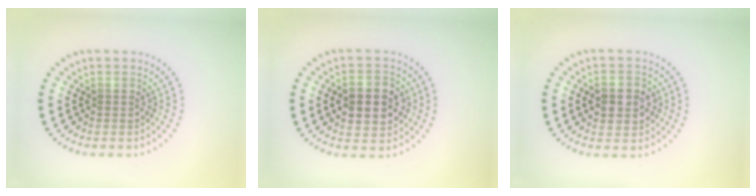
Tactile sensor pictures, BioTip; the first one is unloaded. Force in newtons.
{"total": 4.9, "press": 4.9, "slide": 0.2}
{"total": 2.9, "press": 2.9, "slide": 0.4}